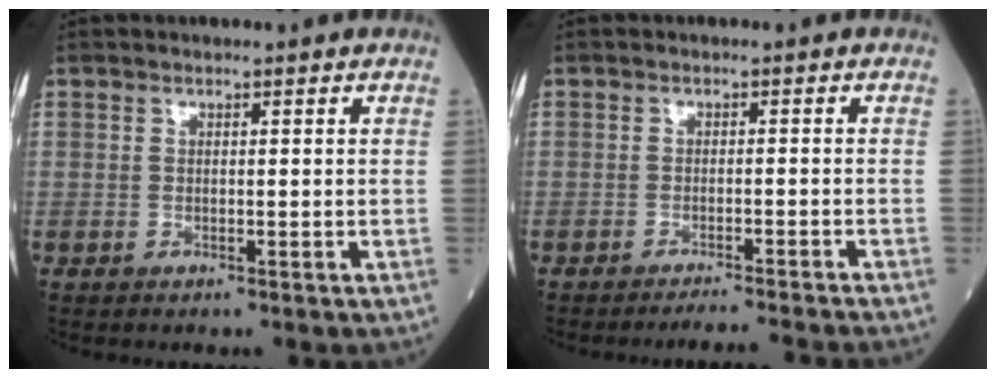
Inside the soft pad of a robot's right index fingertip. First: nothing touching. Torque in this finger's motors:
{"motor_torque": [-0.29, -0.28, 0.07, 0.00]}